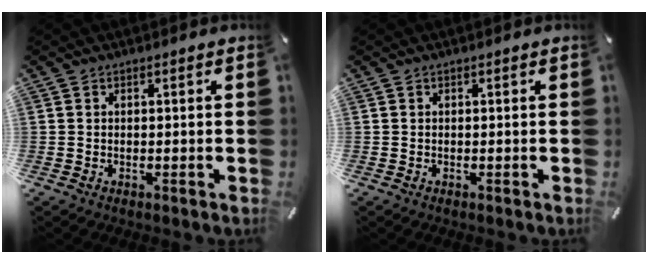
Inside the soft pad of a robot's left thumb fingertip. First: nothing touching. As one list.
[{"total": 0.0}]